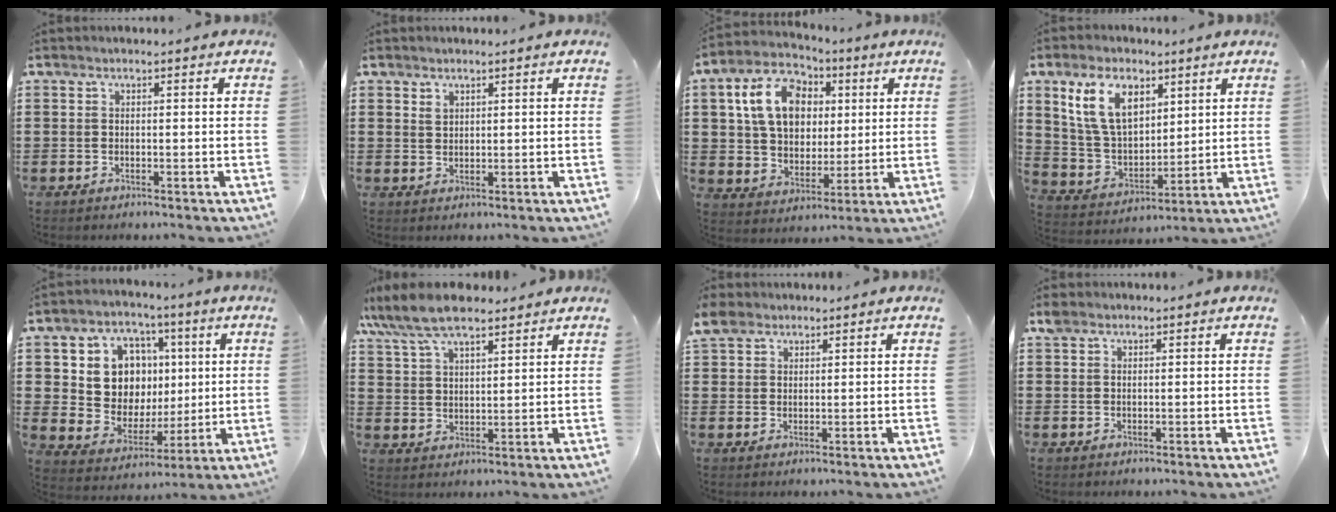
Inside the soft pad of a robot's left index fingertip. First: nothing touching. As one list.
[{"total": 1.3, "force": [1.1, 0.7, 0.3], "torque": [-0.010, 0.003, 0.021]}, {"total": 11.7, "force": [3.1, 9.0, 6.8], "torque": [-0.156, 0.018, 0.058]}, {"total": 10.6, "force": [5.8, 6.4, 6.1], "torque": [-0.138, 0.015, 0.111]}, {"total": 10.4, "force": [3.0, 9.2, 4.0], "torque": [-0.105, -0.004, 0.063]}, {"total": 8.5, "force": [7.2, 2.5, 3.9], "torque": [-0.100, -0.011, 0.133]}, {"total": 4.0, "force": [2.9, 2.4, 1.2], "torque": [-0.029, 0.007, 0.055]}, {"total": 1.3, "force": [0.9, 0.8, 0.4], "torque": [-0.013, 0.003, 0.018]}]